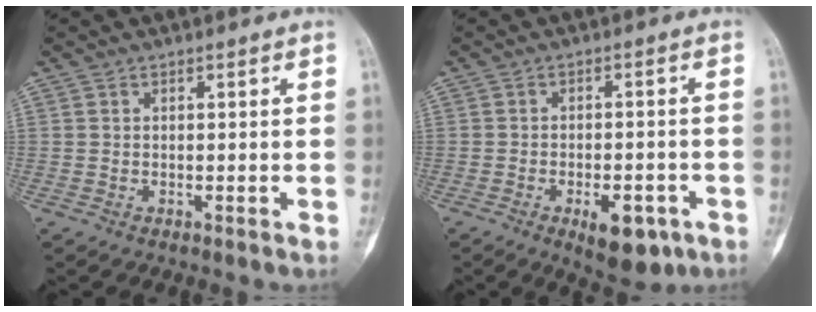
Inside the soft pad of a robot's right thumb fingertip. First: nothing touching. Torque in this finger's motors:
{"motor_torque": [0.94, 0.93, 0.74, -0.16, 0.15]}